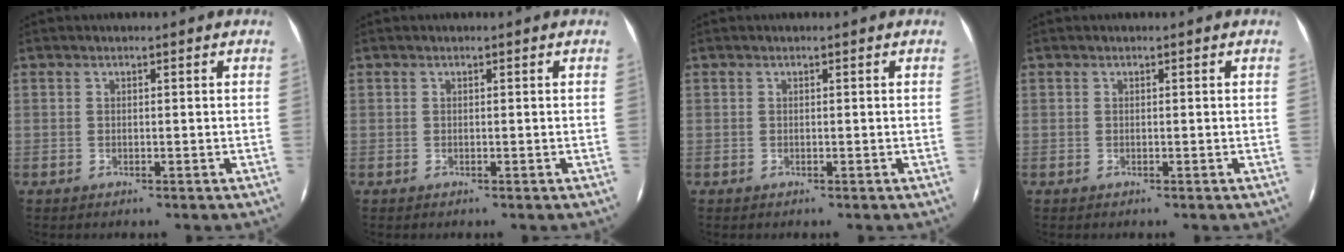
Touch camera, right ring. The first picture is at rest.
{"total": 0.0}
{"total": 0.0}
{"total": 0.0}